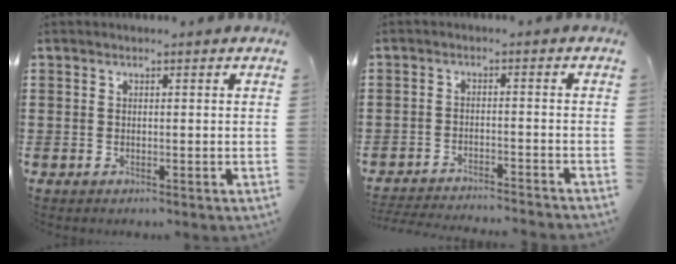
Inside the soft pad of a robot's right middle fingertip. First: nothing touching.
{"total": 3.2, "force": [-3.2, -0.2, 0.4], "torque": [-0.008, -0.001, -0.068]}